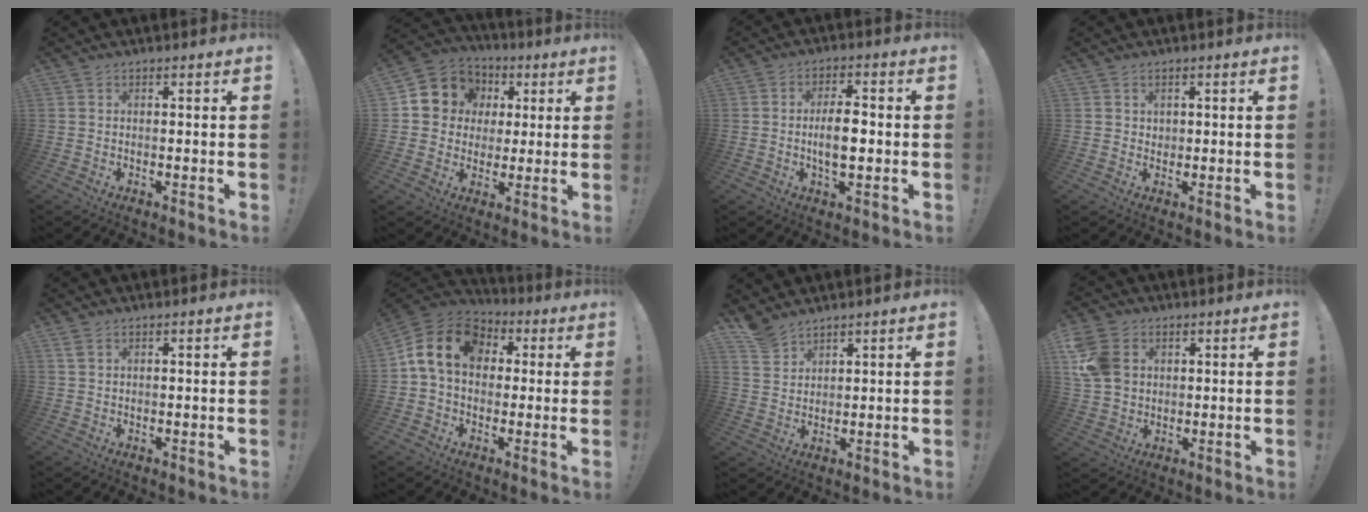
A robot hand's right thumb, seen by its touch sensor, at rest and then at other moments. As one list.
[{"total": 9.3, "force": [2.5, 8.6, 2.4], "torque": [-0.038, -0.013, 0.055]}, {"total": 7.8, "force": [-1.1, 3.2, 7.0], "torque": [-0.132, 0.003, -0.025]}, {"total": 1.3, "force": [0.7, 1.1, 0.3], "torque": [0.004, -0.004, 0.011]}, {"total": 2.1, "force": [1.2, 0.9, 1.5], "torque": [-0.027, 0.000, 0.021]}, {"total": 14.5, "force": [3.3, 10.5, 9.5], "torque": [-0.165, 0.011, 0.064]}, {"total": 5.8, "force": [5.0, 2.4, 1.5], "torque": [-0.028, -0.032, 0.098]}, {"total": 11.3, "force": [3.1, 9.0, 6.2], "torque": [-0.129, 0.000, 0.064]}]